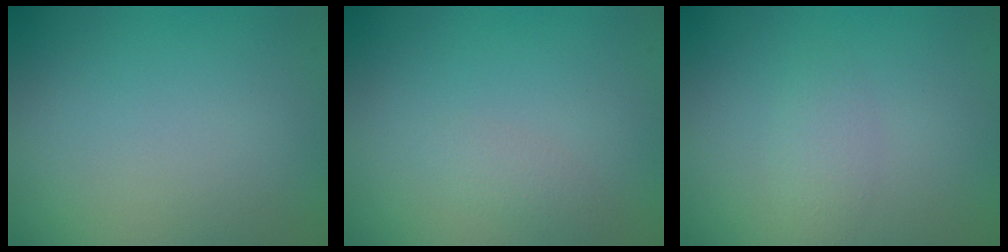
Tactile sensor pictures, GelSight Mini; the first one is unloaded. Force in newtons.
{"total": 1.1, "press": 1.1, "slide": 0.0}
{"total": 1.6, "press": 1.6, "slide": 0.1}